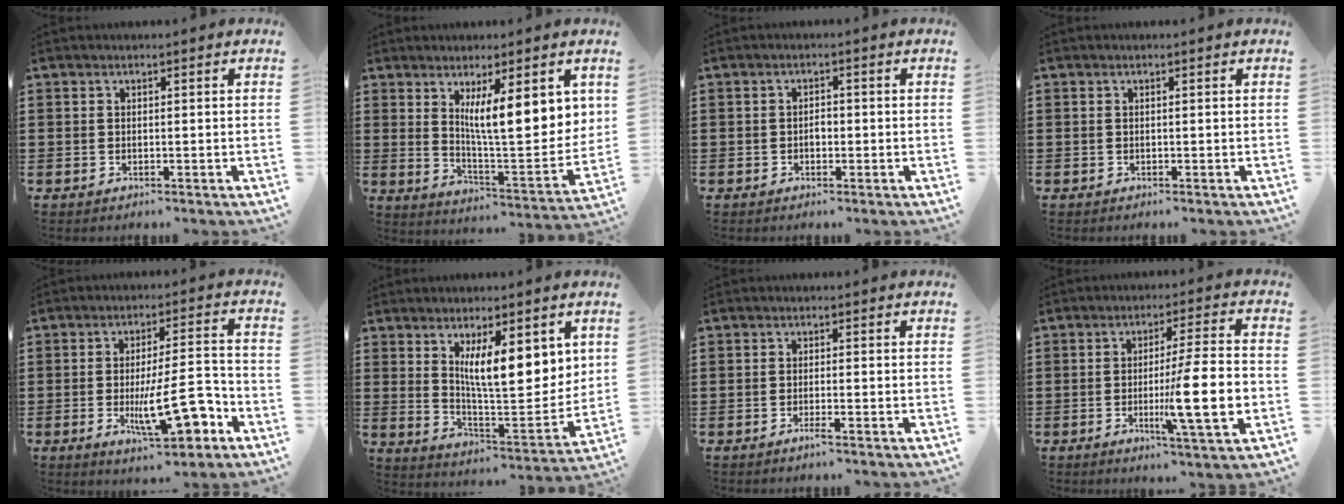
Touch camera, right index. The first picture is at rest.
{"total": 10.1, "force": [4.2, 1.8, 9.0], "torque": [-0.146, -0.029, 0.064]}
{"total": 1.4, "force": [-0.4, 0.8, 1.1], "torque": [-0.023, 0.001, -0.009]}
{"total": 0.0}
{"total": 13.2, "force": [-4.0, 4.2, 11.8], "torque": [-0.197, -0.006, -0.067]}
{"total": 10.2, "force": [4.3, 2.8, 8.8], "torque": [-0.152, -0.024, 0.070]}
{"total": 1.7, "force": [-1.0, -0.1, 1.4], "torque": [-0.030, -0.006, -0.021]}
{"total": 12.0, "force": [-2.7, 0.9, 11.7], "torque": [-0.183, -0.014, -0.050]}